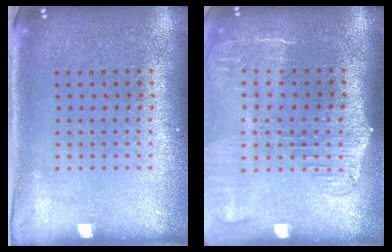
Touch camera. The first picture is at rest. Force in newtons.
{"total": 2.1, "press": 1.7, "slide": 1.2}